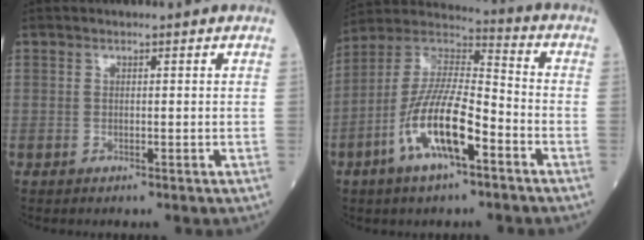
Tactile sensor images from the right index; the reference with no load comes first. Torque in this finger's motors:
{"motor_torque": [1.30, -0.50, 1.05, 0.21]}